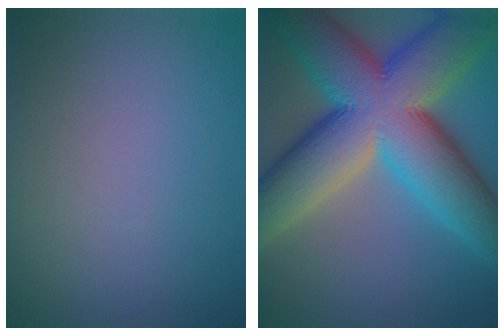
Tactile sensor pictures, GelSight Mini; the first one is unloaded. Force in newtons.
{"total": 18.0, "press": 18.0, "slide": 0.7}